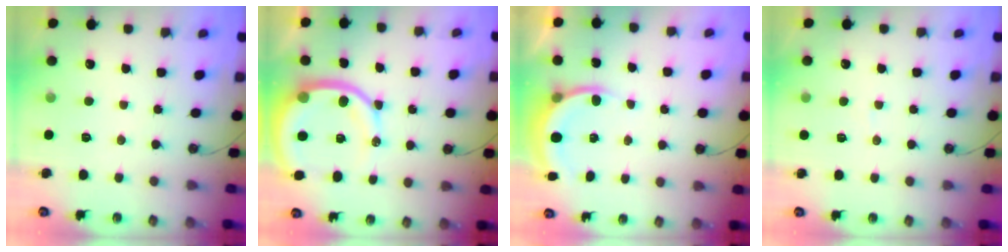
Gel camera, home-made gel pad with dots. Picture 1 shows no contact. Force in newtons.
{"total": 12.7, "press": 12.6, "slide": 1.8}
{"total": 6.3, "press": 6.2, "slide": 1.0}
{"total": 4.4, "press": 4.4, "slide": 0.5}